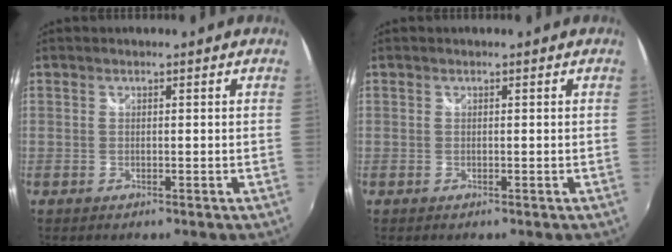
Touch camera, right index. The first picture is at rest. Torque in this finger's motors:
{"motor_torque": [0.27, 0.27, 0.00, 0.00]}